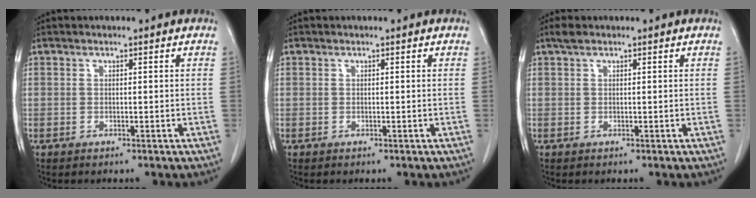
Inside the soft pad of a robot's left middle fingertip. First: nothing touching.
{"total": 0.0}
{"total": 1.3, "force": [1.0, 0.4, 0.7], "torque": [-0.017, 0.014, 0.018]}